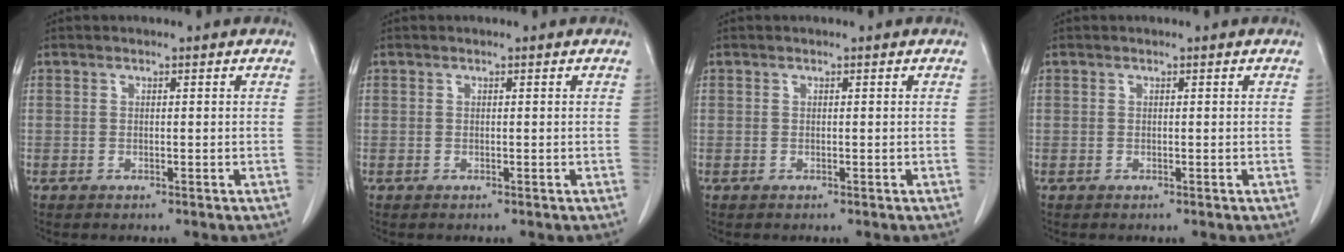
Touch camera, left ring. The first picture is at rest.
{"total": 0.0}
{"total": 0.0}
{"total": 0.0}